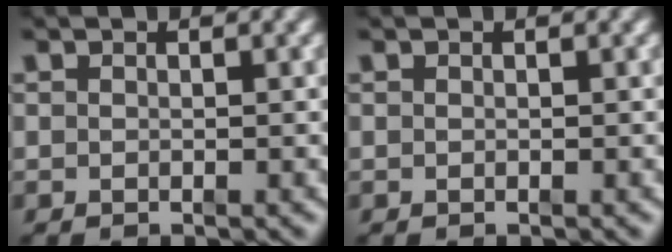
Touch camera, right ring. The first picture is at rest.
{"total": 0.0}